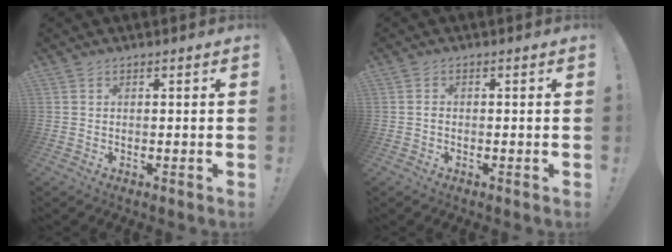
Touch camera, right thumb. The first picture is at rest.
{"total": 0.7, "force": [-0.6, 0.3, 0.3], "torque": [-0.010, 0.003, -0.011]}